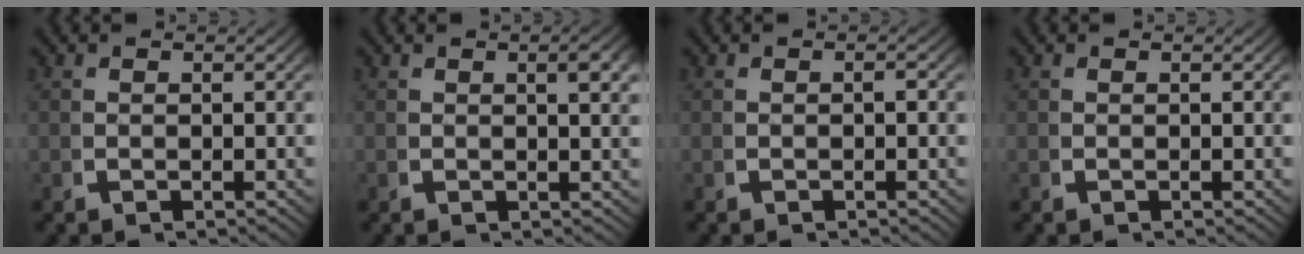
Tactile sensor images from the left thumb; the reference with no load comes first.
{"total": 1.9, "force": [0.4, 0.5, 1.8], "torque": [-0.022, -0.001, 0.007]}
{"total": 0.6, "force": [-0.3, 0.3, 0.5], "torque": [-0.007, 0.001, -0.005]}
{"total": 0.0}